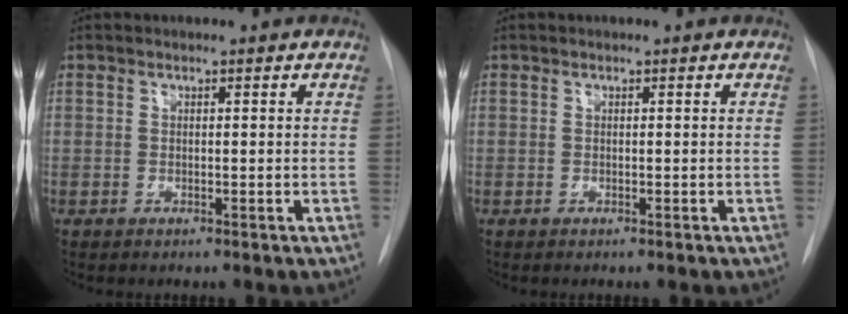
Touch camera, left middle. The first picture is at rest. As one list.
[{"total": 0.0}]